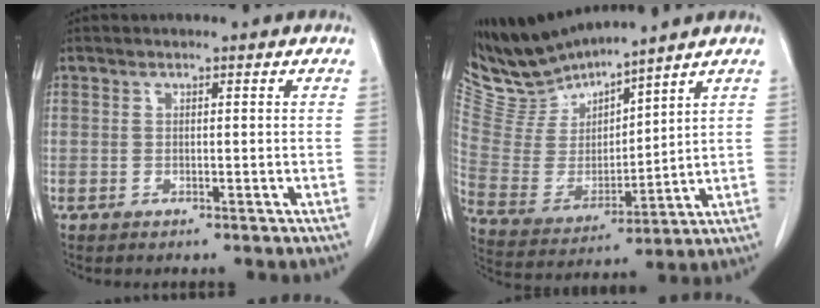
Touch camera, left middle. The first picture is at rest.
{"total": 9.5, "force": [9.5, 0.4, 0.8], "torque": [-0.044, -0.003, 0.213]}